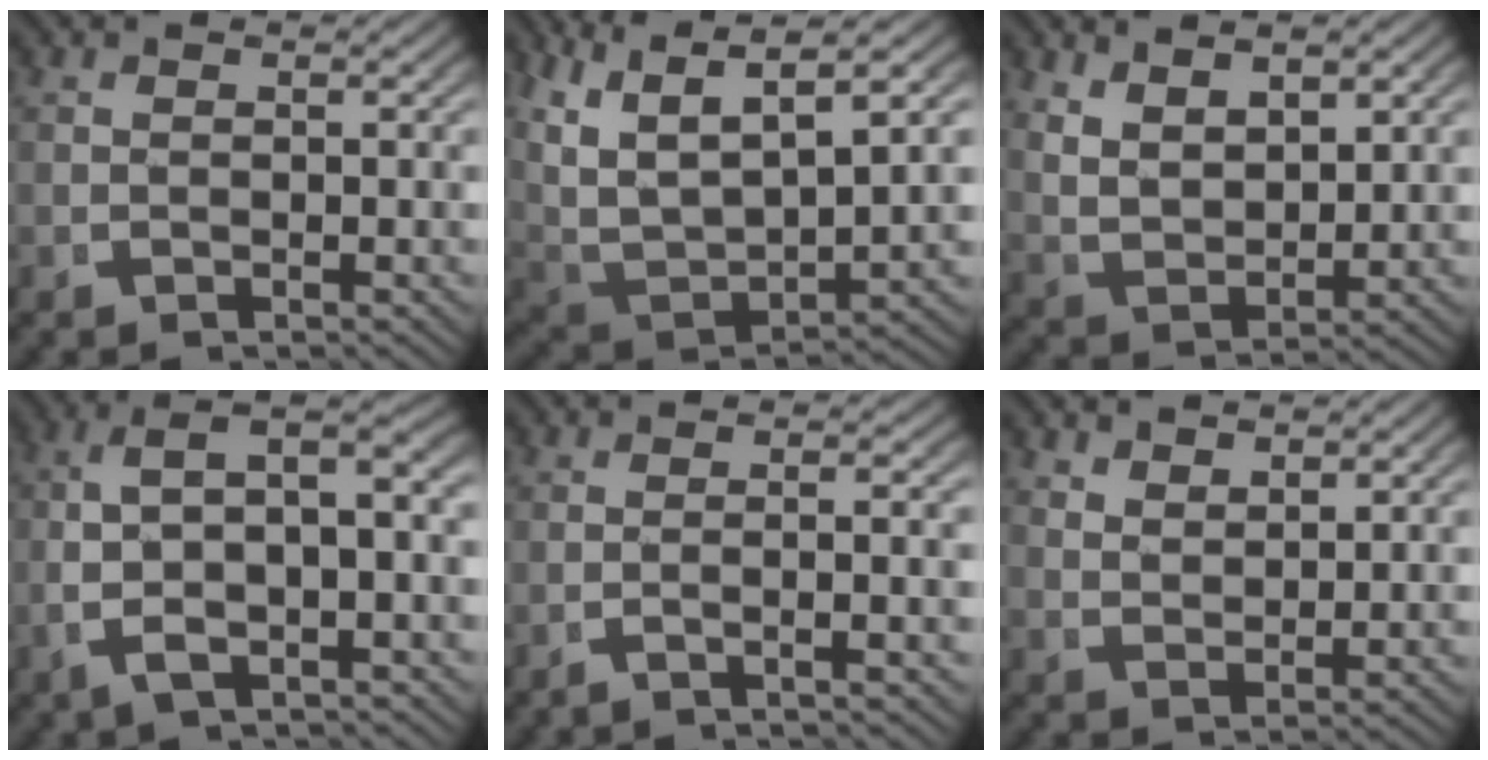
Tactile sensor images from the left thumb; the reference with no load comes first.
{"total": 13.6, "force": [1.9, 9.8, 9.1], "torque": [-0.228, -0.048, 0.045]}
{"total": 5.0, "force": [2.1, 3.3, 3.1], "torque": [-0.074, -0.017, 0.051]}
{"total": 7.6, "force": [0.0, 3.9, 6.5], "torque": [-0.121, -0.002, -0.001]}
{"total": 2.5, "force": [-1.2, -0.2, 2.2], "torque": [-0.043, 0.006, -0.023]}
{"total": 2.7, "force": [2.6, 0.4, 0.7], "torque": [-0.008, -0.001, 0.057]}